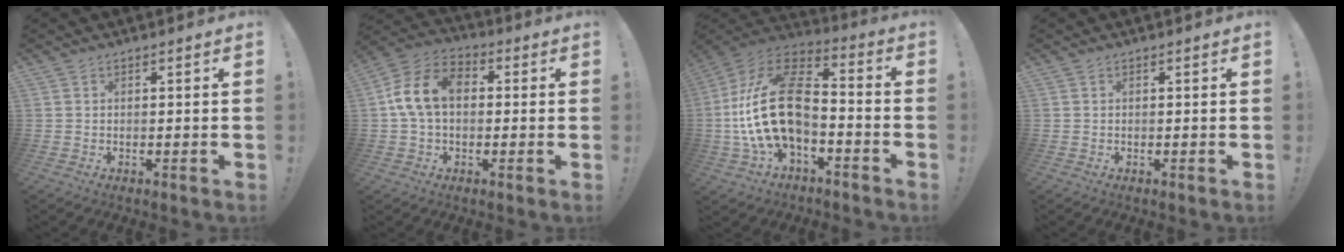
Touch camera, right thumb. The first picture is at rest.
{"total": 12.8, "force": [1.4, 8.7, 9.3], "torque": [-0.177, 0.018, 0.029]}
{"total": 21.5, "force": [-3.0, 12.7, 17.1], "torque": [-0.343, 0.029, -0.046]}
{"total": 0.0}